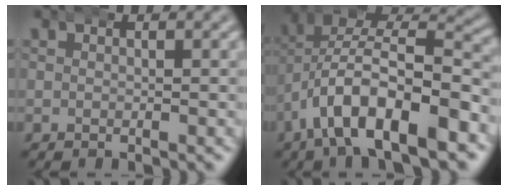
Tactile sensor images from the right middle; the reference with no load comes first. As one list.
[{"total": 10.4, "force": [-2.9, 6.6, 7.5], "torque": [-0.133, -0.012, -0.048]}]